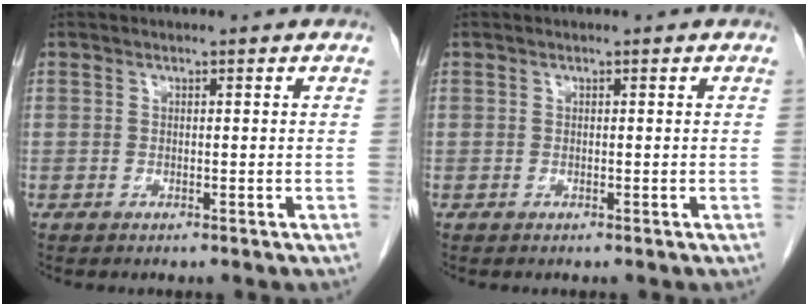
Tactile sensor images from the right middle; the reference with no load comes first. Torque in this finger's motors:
{"motor_torque": [0.13, 0.00, -0.03, -0.01]}